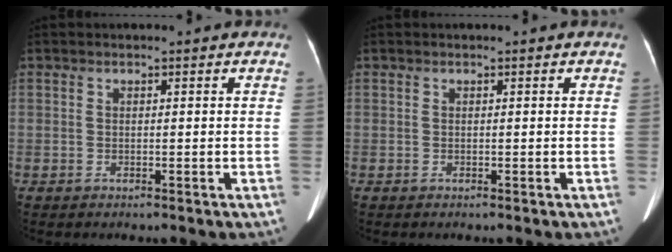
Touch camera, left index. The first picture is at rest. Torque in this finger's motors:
{"motor_torque": [0.01, 0.06, 0.03, 0.00]}